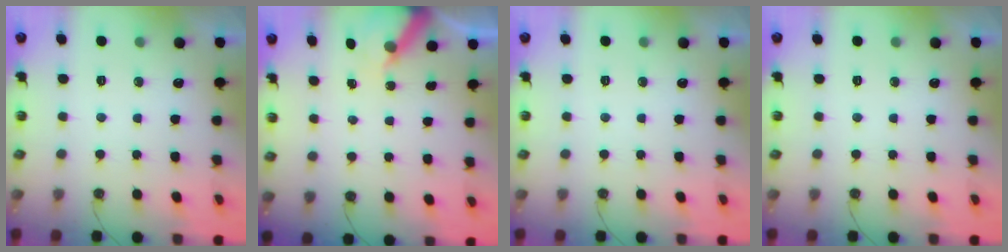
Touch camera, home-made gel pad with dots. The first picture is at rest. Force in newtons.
{"total": 6.6, "press": 6.6, "slide": 0.4}
{"total": 0.0}
{"total": 0.0}